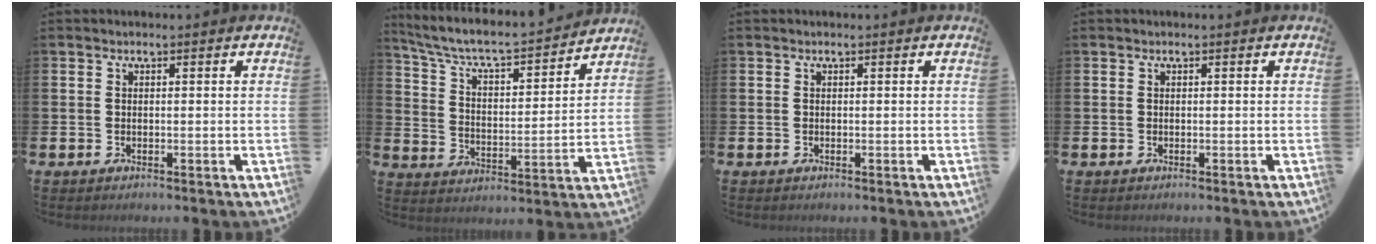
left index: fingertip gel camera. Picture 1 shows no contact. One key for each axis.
{"total": 7.0, "fx": 6.3, "fy": 1.4, "fz": 2.6, "tx": -0.086, "ty": -0.047, "tz": 0.103}
{"total": 0.0}
{"total": 0.0}